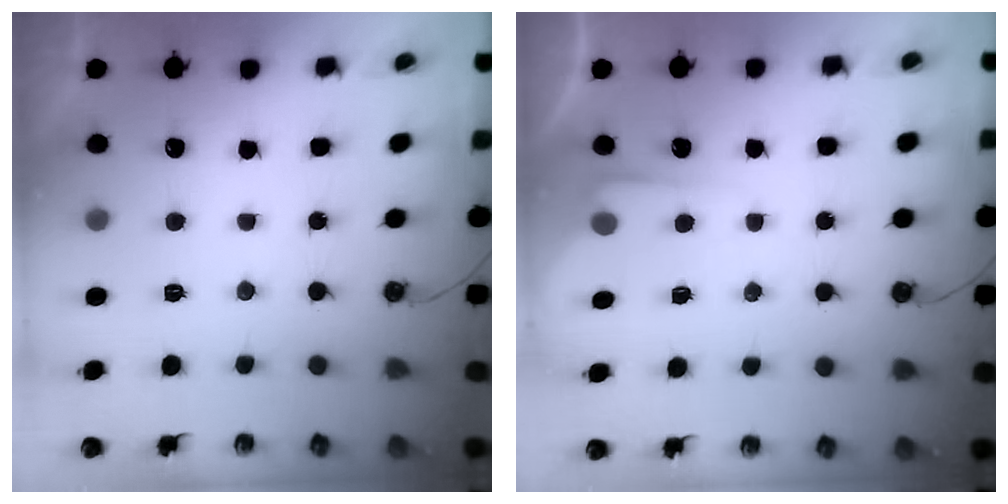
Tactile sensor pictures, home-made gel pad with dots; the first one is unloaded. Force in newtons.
{"total": 3.4, "press": 3.4, "slide": 0.6}